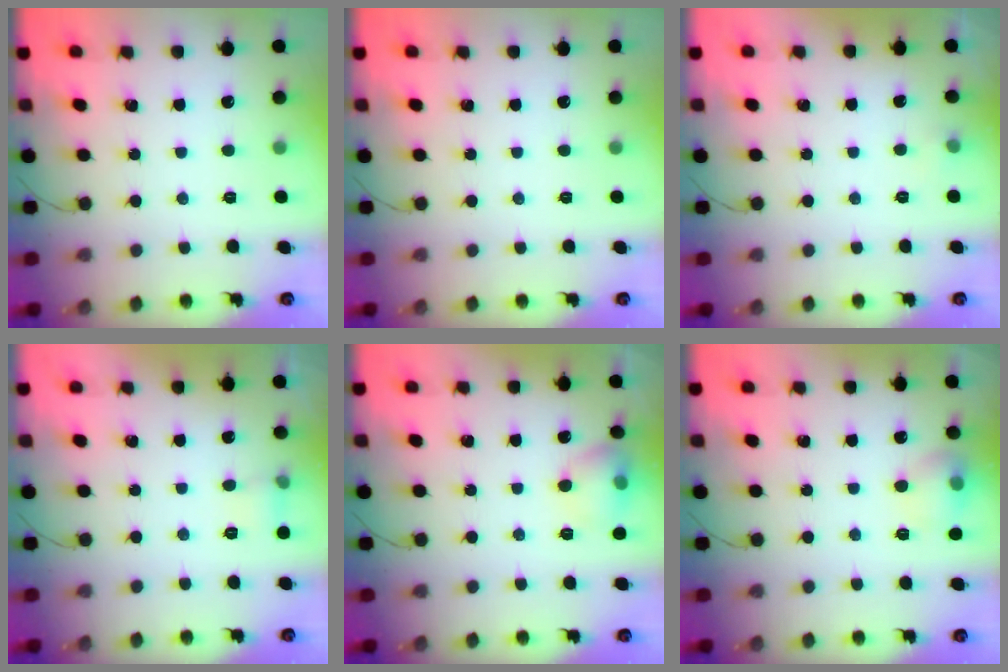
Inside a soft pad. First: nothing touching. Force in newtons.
{"total": 0.0}
{"total": 7.4, "press": 3.1, "slide": 6.7}
{"total": 5.2, "press": 5.0, "slide": 1.2}
{"total": 9.0, "press": 8.9, "slide": 1.3}
{"total": 9.5, "press": 9.4, "slide": 1.3}